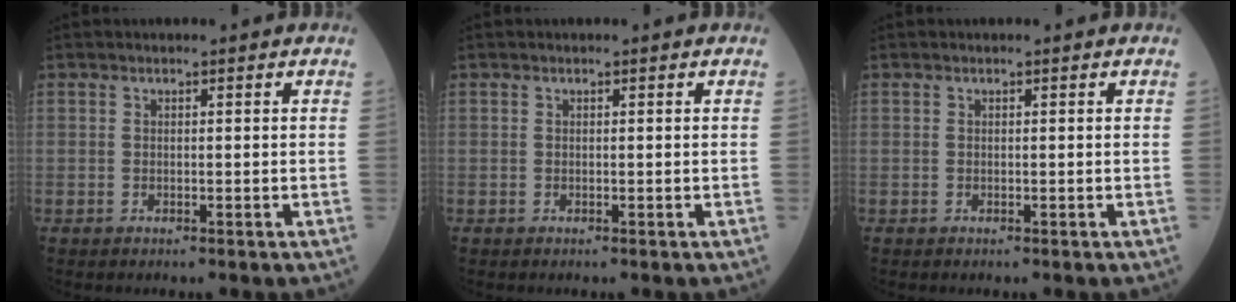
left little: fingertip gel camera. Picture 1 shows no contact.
{"total": 0.0}
{"total": 0.0}